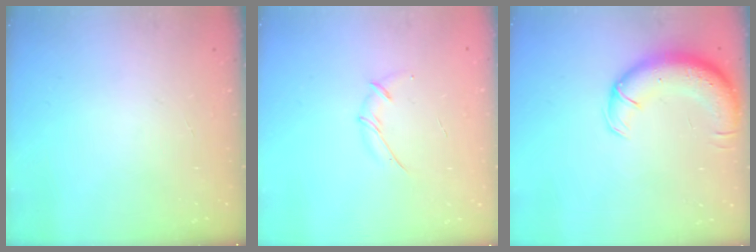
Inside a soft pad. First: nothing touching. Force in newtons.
{"total": 5.2, "press": 5.1, "slide": 0.6}
{"total": 12.0, "press": 11.7, "slide": 2.8}